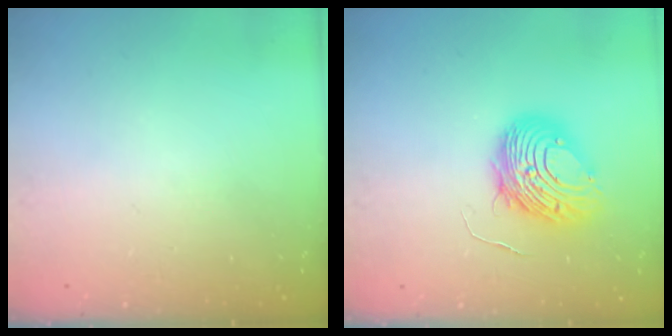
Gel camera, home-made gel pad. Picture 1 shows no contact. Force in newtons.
{"total": 10.3, "press": 10.3, "slide": 1.0}